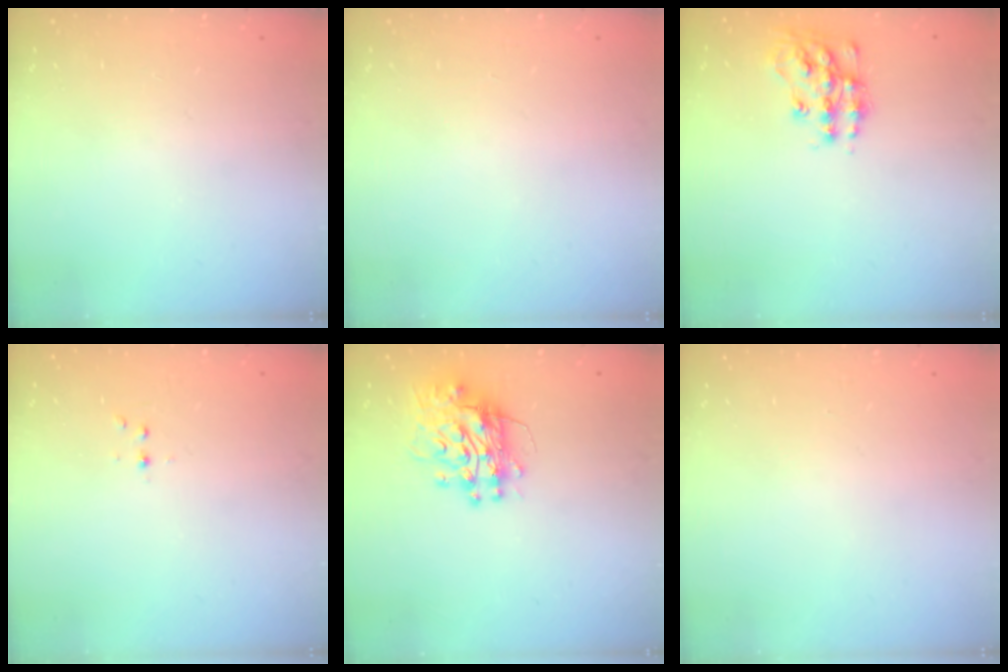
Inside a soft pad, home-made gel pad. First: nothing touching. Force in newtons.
{"total": 0.0}
{"total": 13.7, "press": 13.7, "slide": 0.6}
{"total": 3.0, "press": 2.6, "slide": 1.5}
{"total": 11.4, "press": 11.4, "slide": 1.0}
{"total": 0.0}